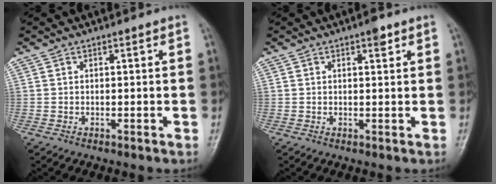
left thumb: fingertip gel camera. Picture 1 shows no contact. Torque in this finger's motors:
{"motor_torque": [0.80, -0.35, 0.29, -0.33, 0.00]}